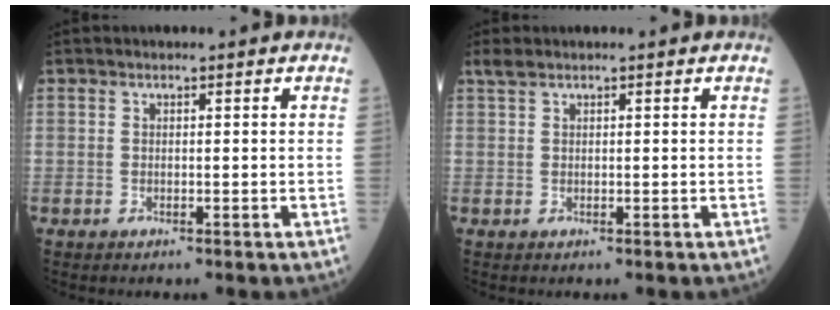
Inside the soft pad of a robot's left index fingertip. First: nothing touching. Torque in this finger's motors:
{"motor_torque": [0.36, -0.21, 0.01, 0.00]}